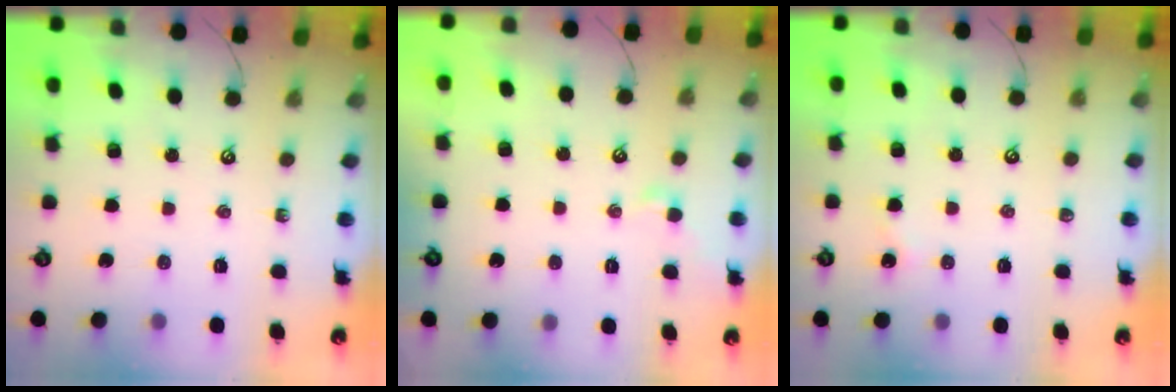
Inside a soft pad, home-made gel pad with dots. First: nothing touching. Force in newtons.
{"total": 0.8, "press": 0.7, "slide": 0.5}
{"total": 1.1, "press": 1.0, "slide": 0.2}